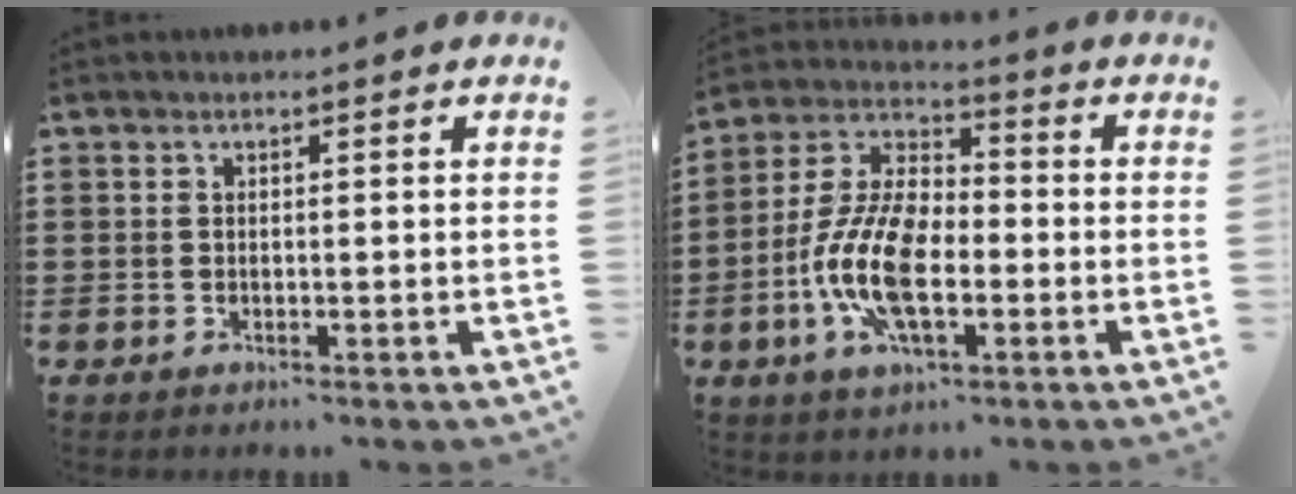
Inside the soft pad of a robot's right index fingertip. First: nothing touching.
{"total": 11.9, "force": [-3.4, 5.6, 9.9], "torque": [-0.235, -0.006, -0.069]}